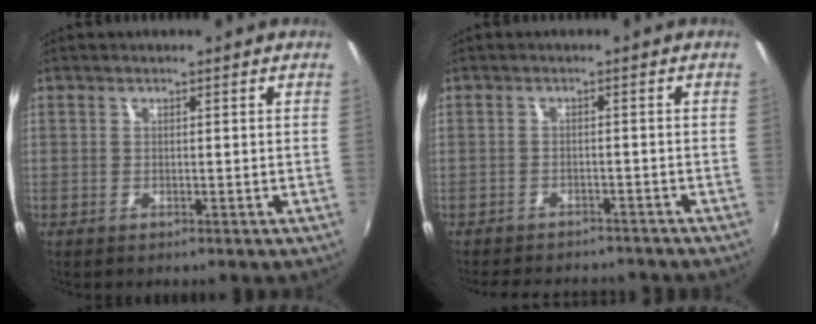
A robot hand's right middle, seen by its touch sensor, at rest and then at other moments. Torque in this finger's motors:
{"motor_torque": [0.62, -0.92, -0.02, 0.00]}